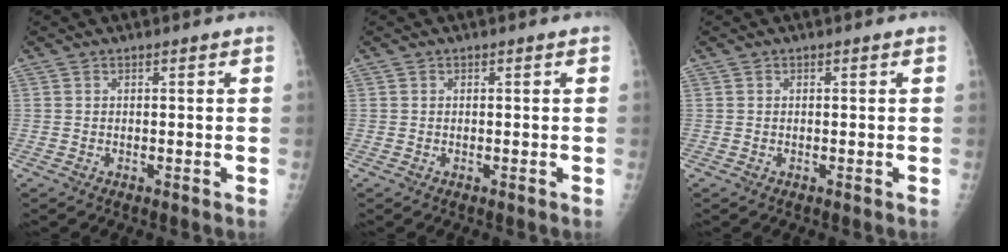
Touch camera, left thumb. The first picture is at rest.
{"total": 0.0}
{"total": 0.0}